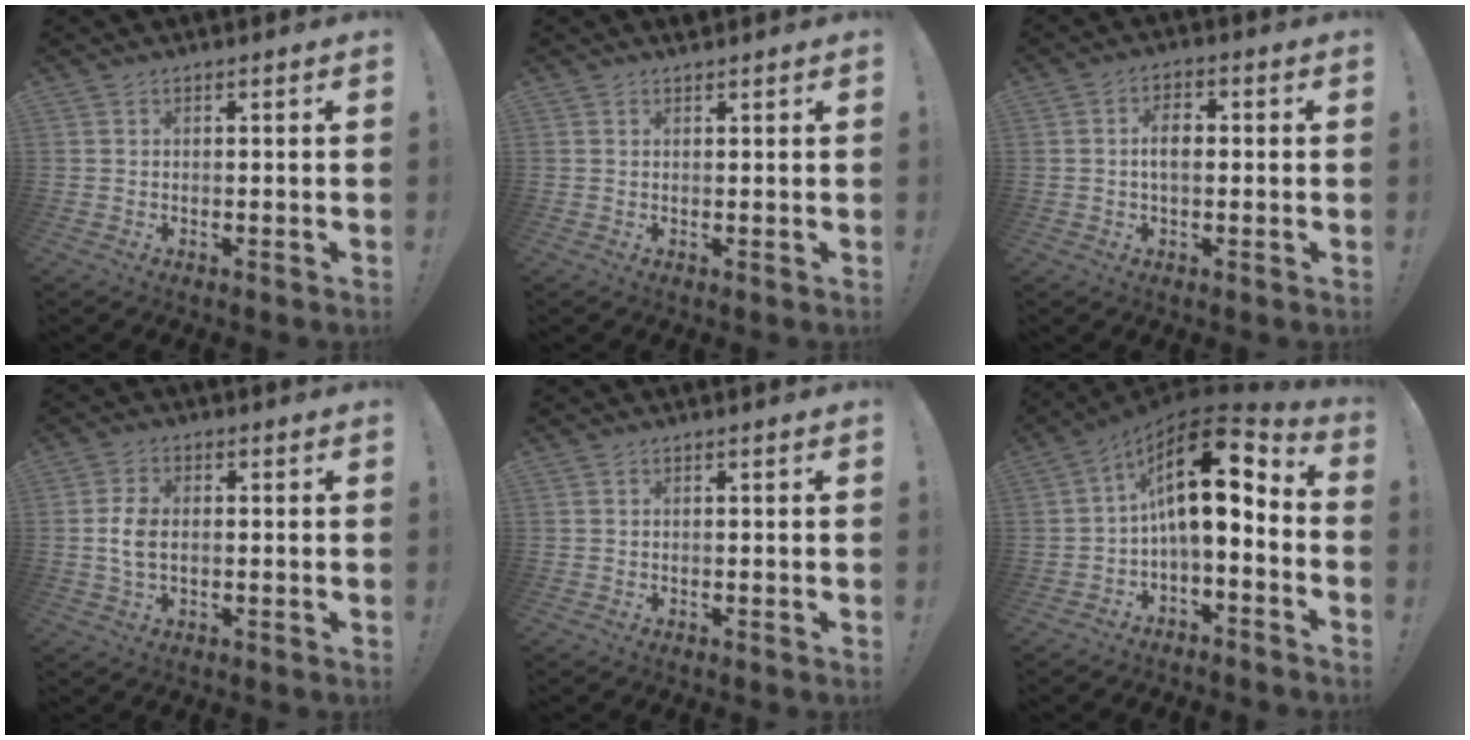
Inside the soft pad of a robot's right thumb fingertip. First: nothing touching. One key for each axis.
{"total": 1.0, "fx": 1.0, "fy": 0.1, "fz": -0.1, "tx": 0.009, "ty": -0.003, "tz": 0.017}
{"total": 5.6, "fx": 0.1, "fy": 3.1, "fz": 4.7, "tx": -0.066, "ty": 0.007, "tz": -0.002}
{"total": 5.9, "fx": -0.2, "fy": 3.5, "fz": 4.7, "tx": -0.086, "ty": -0.001, "tz": -0.008}
{"total": 0.0}
{"total": 17.1, "fx": 4.2, "fy": 6.9, "fz": 15.1, "tx": -0.264, "ty": -0.022, "tz": 0.067}